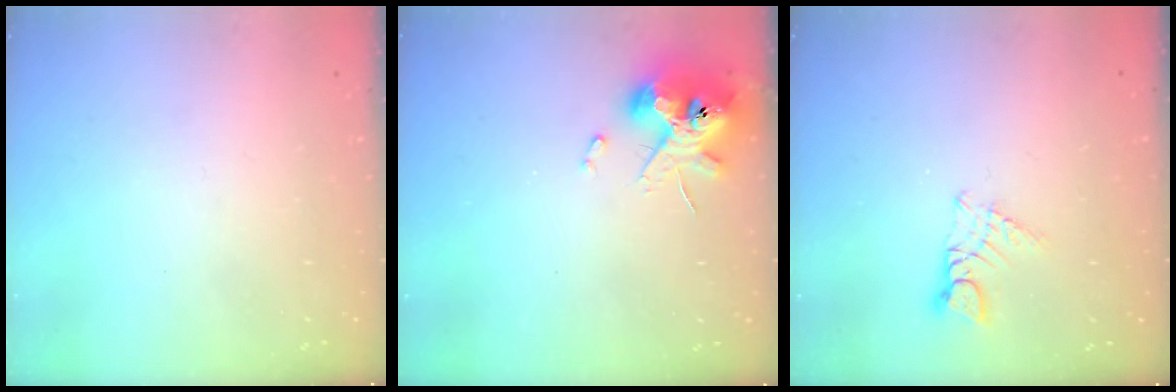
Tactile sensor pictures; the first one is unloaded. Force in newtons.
{"total": 12.0, "press": 11.9, "slide": 1.8}
{"total": 3.2, "press": 3.2, "slide": 0.3}